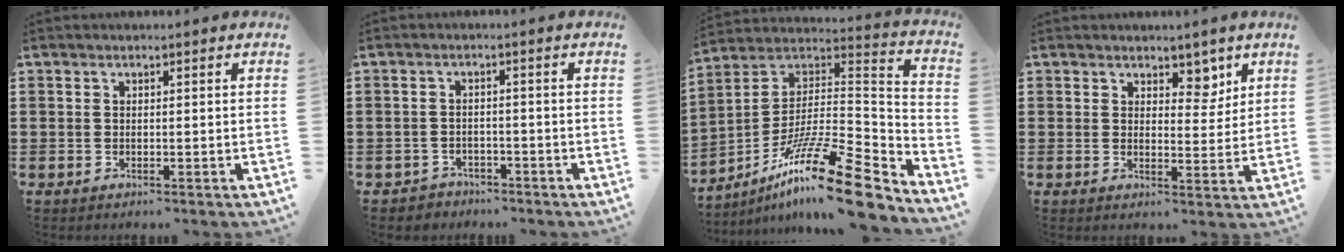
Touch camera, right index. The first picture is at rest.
{"total": 1.9, "force": [-1.7, 0.7, -0.2], "torque": [-0.005, 0.004, -0.040]}
{"total": 17.8, "force": [-12.3, 2.7, 12.6], "torque": [-0.209, 0.035, -0.217]}
{"total": 4.4, "force": [3.4, 2.6, 1.1], "torque": [-0.014, -0.008, 0.056]}